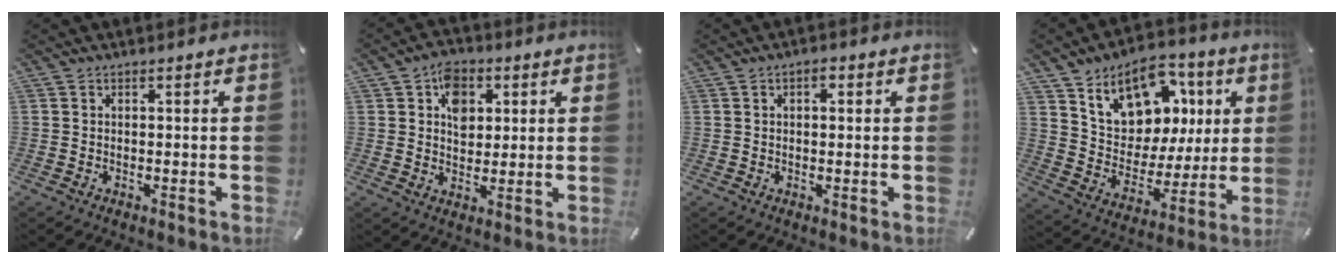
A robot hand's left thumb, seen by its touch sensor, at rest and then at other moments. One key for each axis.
{"total": 7.4, "fx": 2.1, "fy": 5.8, "fz": 4.1, "tx": -0.051, "ty": -0.001, "tz": 0.033}
{"total": 2.0, "fx": 0.6, "fy": 1.2, "fz": 1.5, "tx": -0.024, "ty": 0.005, "tz": 0.007}
{"total": 14.5, "fx": 8.1, "fy": 10.7, "fz": 5.4, "tx": -0.092, "ty": -0.056, "tz": 0.153}